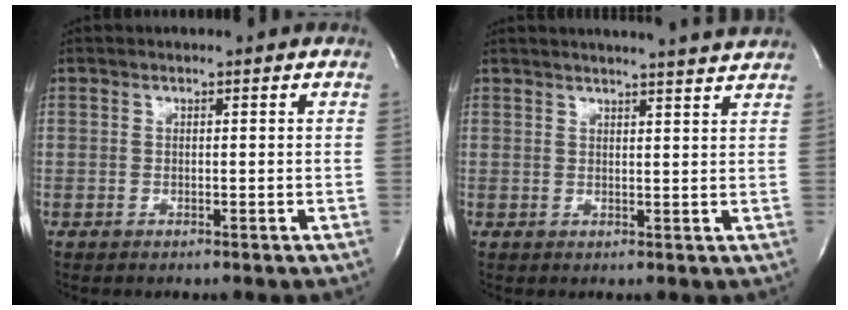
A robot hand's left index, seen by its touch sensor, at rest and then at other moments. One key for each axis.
{"total": 9.2, "fx": 8.7, "fy": -0.8, "fz": 2.8, "tx": -0.043, "ty": -0.003, "tz": 0.096}